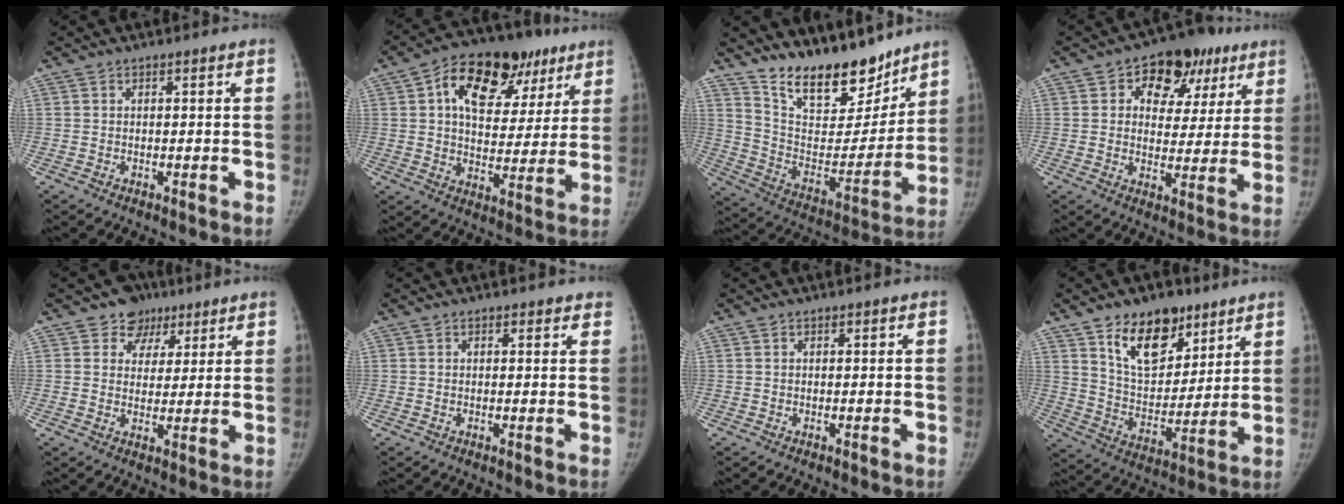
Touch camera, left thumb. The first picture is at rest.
{"total": 21.0, "force": [9.7, 12.6, 13.7], "torque": [-0.160, 0.012, 0.145]}
{"total": 20.5, "force": [16.5, 8.2, 9.0], "torque": [-0.099, -0.102, 0.279]}
{"total": 13.8, "force": [6.4, 9.6, 7.6], "torque": [-0.039, 0.001, 0.087]}
{"total": 6.5, "force": [3.9, 5.2, 0.5], "torque": [0.027, -0.016, 0.058]}
{"total": 1.3, "force": [1.0, 0.6, 0.4], "torque": [0.008, -0.003, 0.008]}
{"total": 0.0}
{"total": 15.7, "force": [9.6, 9.0, 8.5], "torque": [-0.092, -0.059, 0.169]}